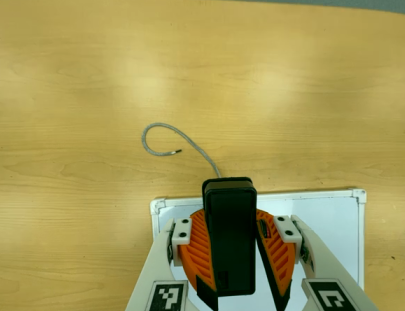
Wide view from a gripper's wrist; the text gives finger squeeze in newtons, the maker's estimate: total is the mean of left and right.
{"total": 11.0, "left": 10.3, "right": 11.7}